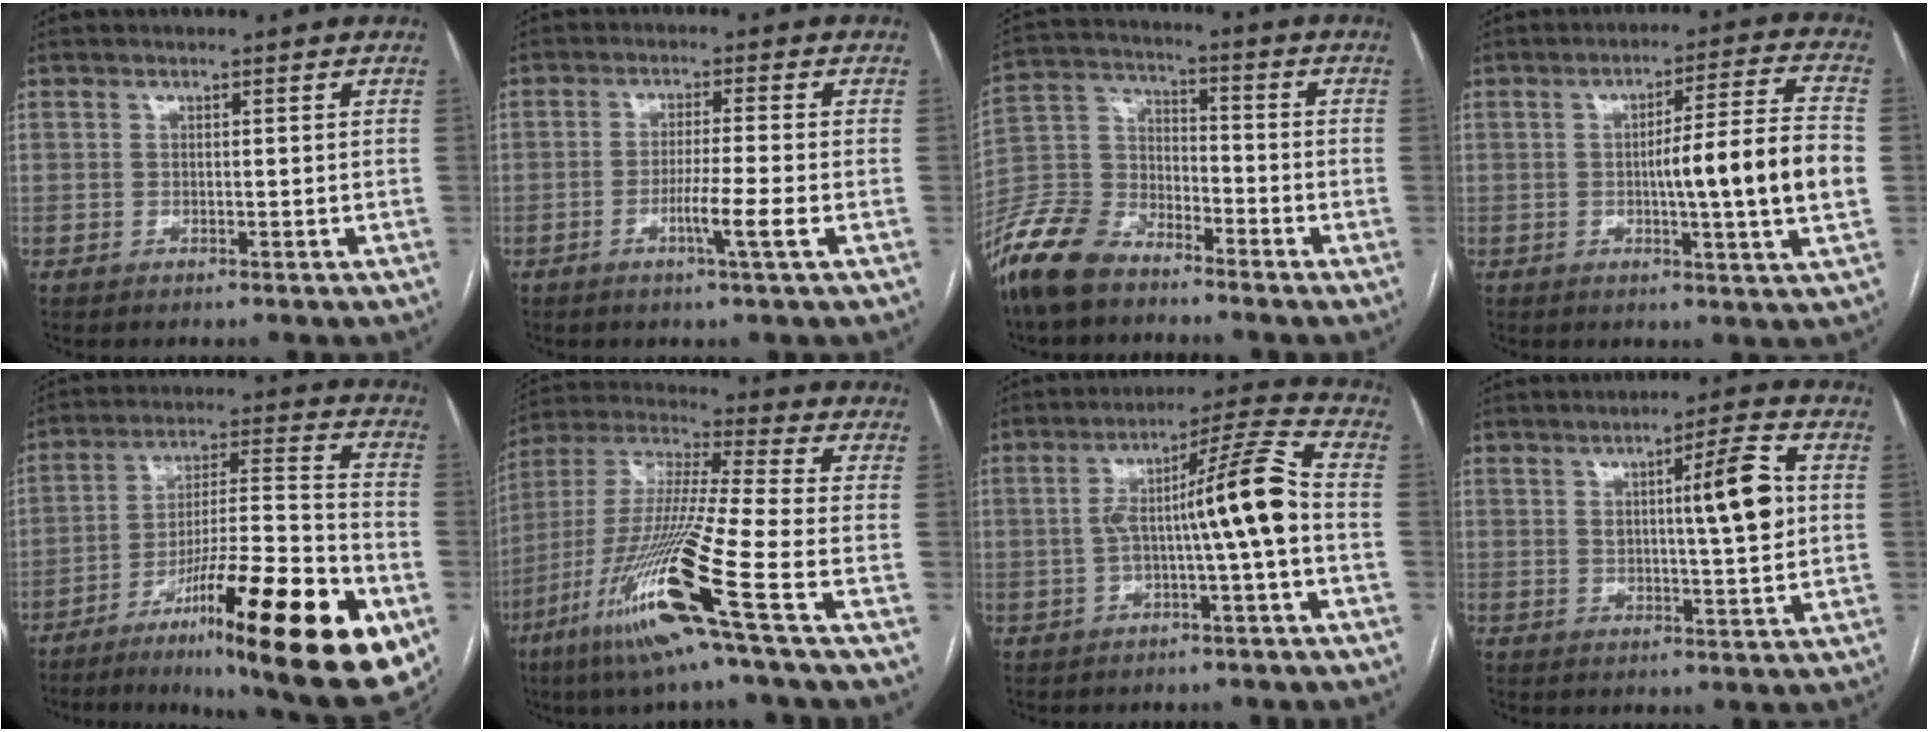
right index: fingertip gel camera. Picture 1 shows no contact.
{"total": 5.5, "force": [-2.1, -0.8, 5.0], "torque": [-0.087, -0.010, -0.039]}
{"total": 11.8, "force": [-9.3, 5.0, 5.2], "torque": [-0.120, -0.002, -0.188]}
{"total": 13.0, "force": [-1.2, -0.3, 12.9], "torque": [-0.193, 0.005, -0.023]}
{"total": 26.8, "force": [-13.0, 2.8, 23.2], "torque": [-0.285, -0.016, -0.202]}
{"total": 19.8, "force": [-9.0, -1.1, 17.6], "torque": [-0.384, -0.044, -0.179]}
{"total": 10.6, "force": [-1.4, -0.6, 10.5], "torque": [-0.169, 0.030, -0.024]}
{"total": 8.3, "force": [1.6, 0.6, 8.2], "torque": [-0.122, 0.004, 0.022]}